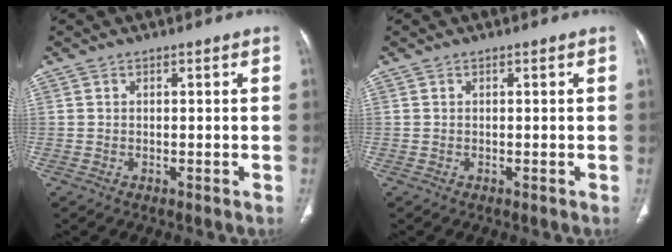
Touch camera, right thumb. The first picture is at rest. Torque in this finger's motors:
{"motor_torque": [0.11, 0.11, 0.00, 0.00, 0.02]}